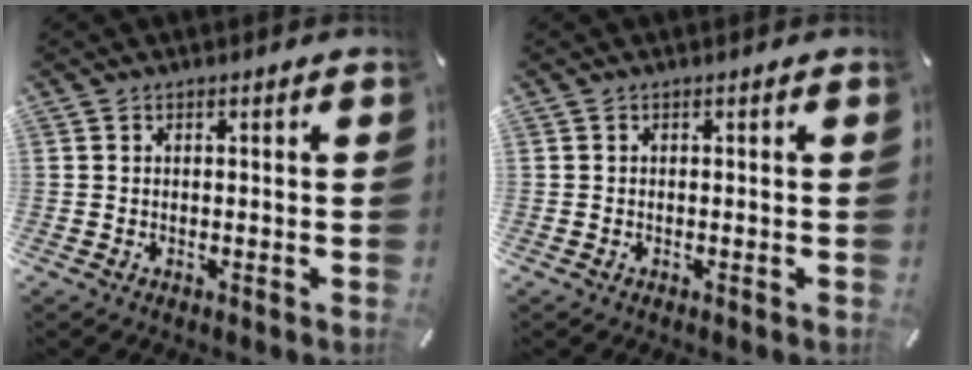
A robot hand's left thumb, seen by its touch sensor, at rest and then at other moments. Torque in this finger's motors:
{"motor_torque": [0.04, 0.01, -0.10, 0.10, 0.00]}